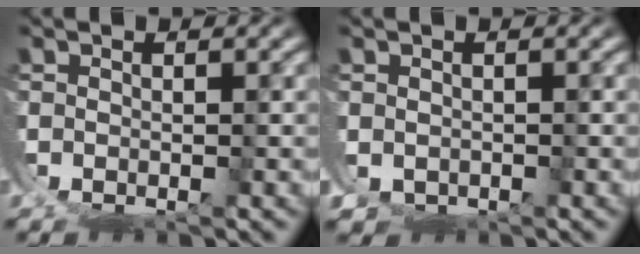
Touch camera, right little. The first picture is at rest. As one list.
[{"total": 5.0, "force": [-1.4, 4.6, 1.5], "torque": [-0.042, -0.022, -0.021]}]